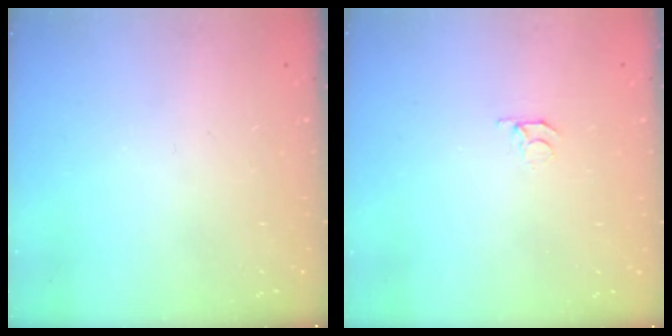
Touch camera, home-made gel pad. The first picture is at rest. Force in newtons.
{"total": 3.0, "press": 3.0, "slide": 0.3}